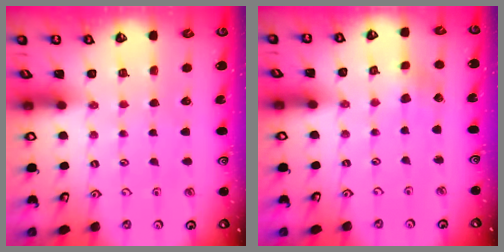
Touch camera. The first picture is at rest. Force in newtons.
{"total": 2.0, "press": 1.9, "slide": 0.3}